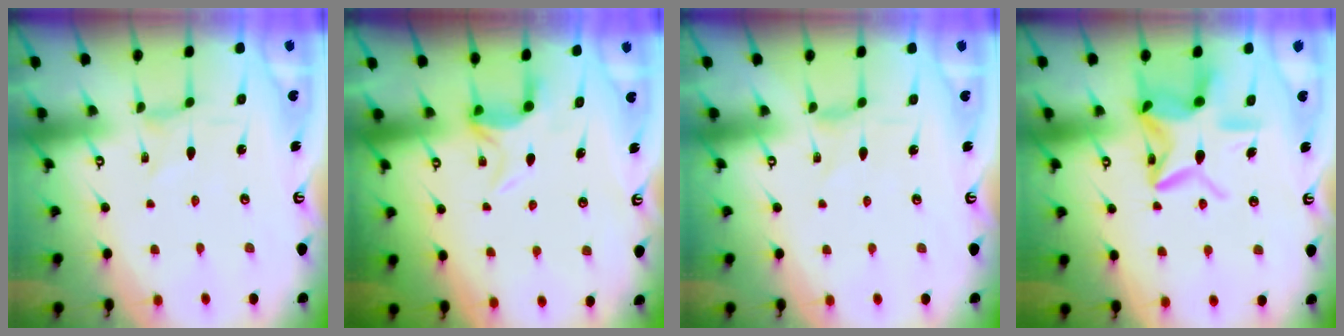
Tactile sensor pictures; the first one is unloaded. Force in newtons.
{"total": 5.7, "press": 5.6, "slide": 1.1}
{"total": 0.6, "press": 0.6, "slide": 0.2}
{"total": 15.1, "press": 15.0, "slide": 1.2}